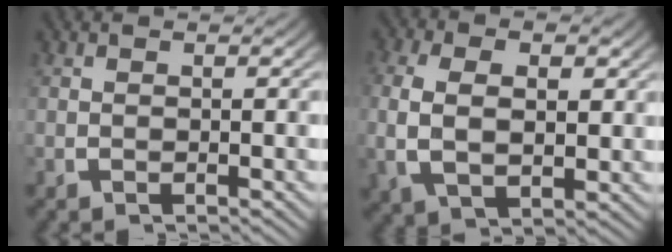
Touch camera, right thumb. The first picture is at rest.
{"total": 4.5, "force": [-0.8, 3.1, 3.2], "torque": [-0.098, -0.025, 0.004]}